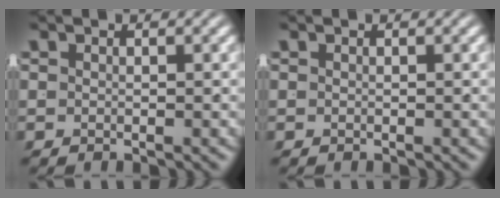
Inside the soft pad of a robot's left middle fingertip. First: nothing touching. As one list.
[{"total": 0.0}]